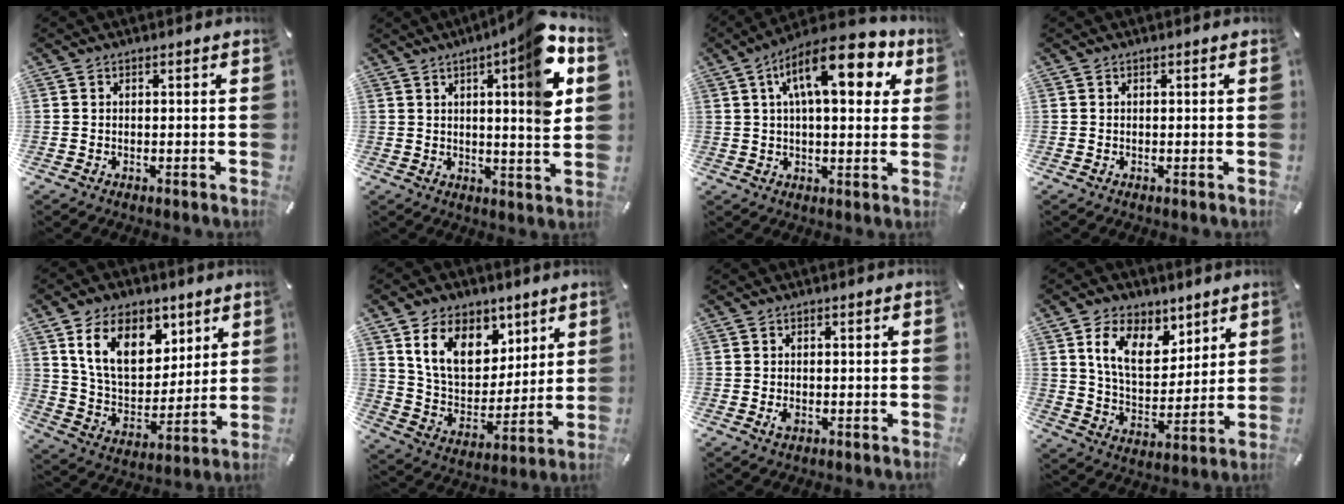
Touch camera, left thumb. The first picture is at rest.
{"total": 14.4, "force": [5.7, 2.3, 13.0], "torque": [-0.175, -0.035, 0.078]}
{"total": 16.9, "force": [6.9, 7.0, 13.7], "torque": [-0.211, -0.009, 0.107]}
{"total": 0.0}
{"total": 15.8, "force": [8.1, 10.5, 8.7], "torque": [-0.156, -0.021, 0.152]}
{"total": 14.6, "force": [7.9, 10.3, 6.7], "torque": [-0.122, -0.033, 0.153]}
{"total": 1.6, "force": [-0.3, 1.1, 1.2], "torque": [-0.029, -0.002, -0.007]}
{"total": 13.0, "force": [7.0, 8.4, 7.0], "torque": [-0.126, -0.025, 0.129]}